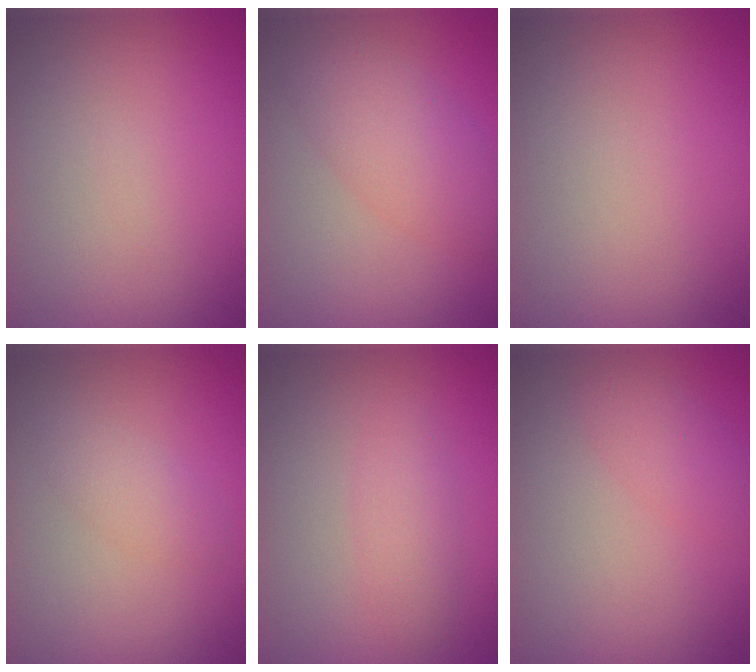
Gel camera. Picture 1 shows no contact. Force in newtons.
{"total": 4.1, "press": 4.1, "slide": 0.1}
{"total": 0.0}
{"total": 1.6, "press": 1.6, "slide": 0.1}
{"total": 1.9, "press": 1.9, "slide": 0.0}
{"total": 1.7, "press": 1.7, "slide": 0.0}